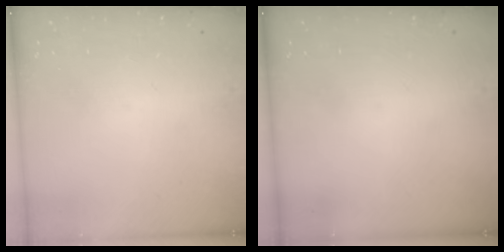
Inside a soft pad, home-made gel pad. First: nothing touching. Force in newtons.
{"total": 0.0}